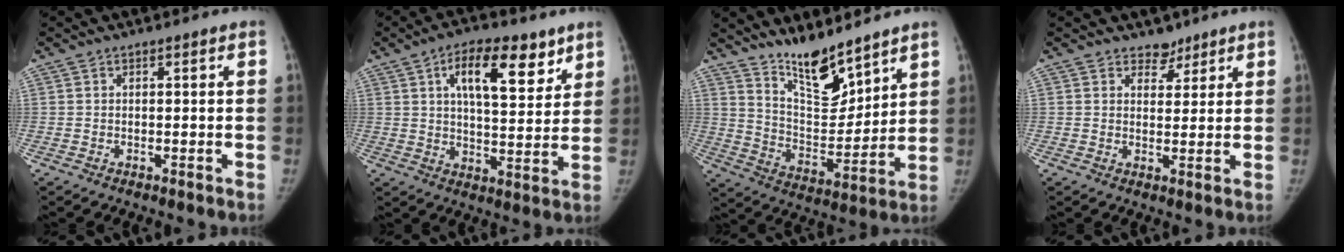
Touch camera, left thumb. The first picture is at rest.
{"total": 13.7, "force": [6.9, 6.0, 10.1], "torque": [-0.125, -0.025, 0.109]}
{"total": 12.6, "force": [10.2, 3.8, 6.3], "torque": [-0.075, -0.086, 0.190]}
{"total": 3.2, "force": [2.5, 1.9, 0.3], "torque": [0.019, -0.016, 0.035]}